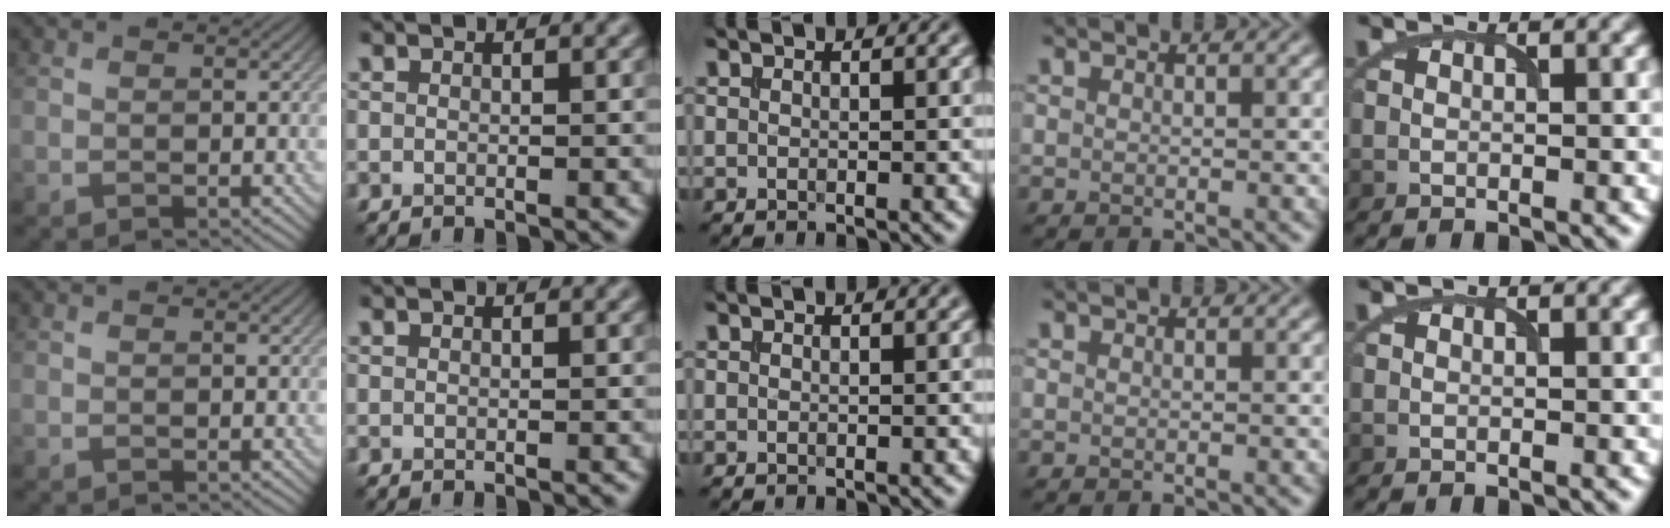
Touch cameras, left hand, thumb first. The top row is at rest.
{}